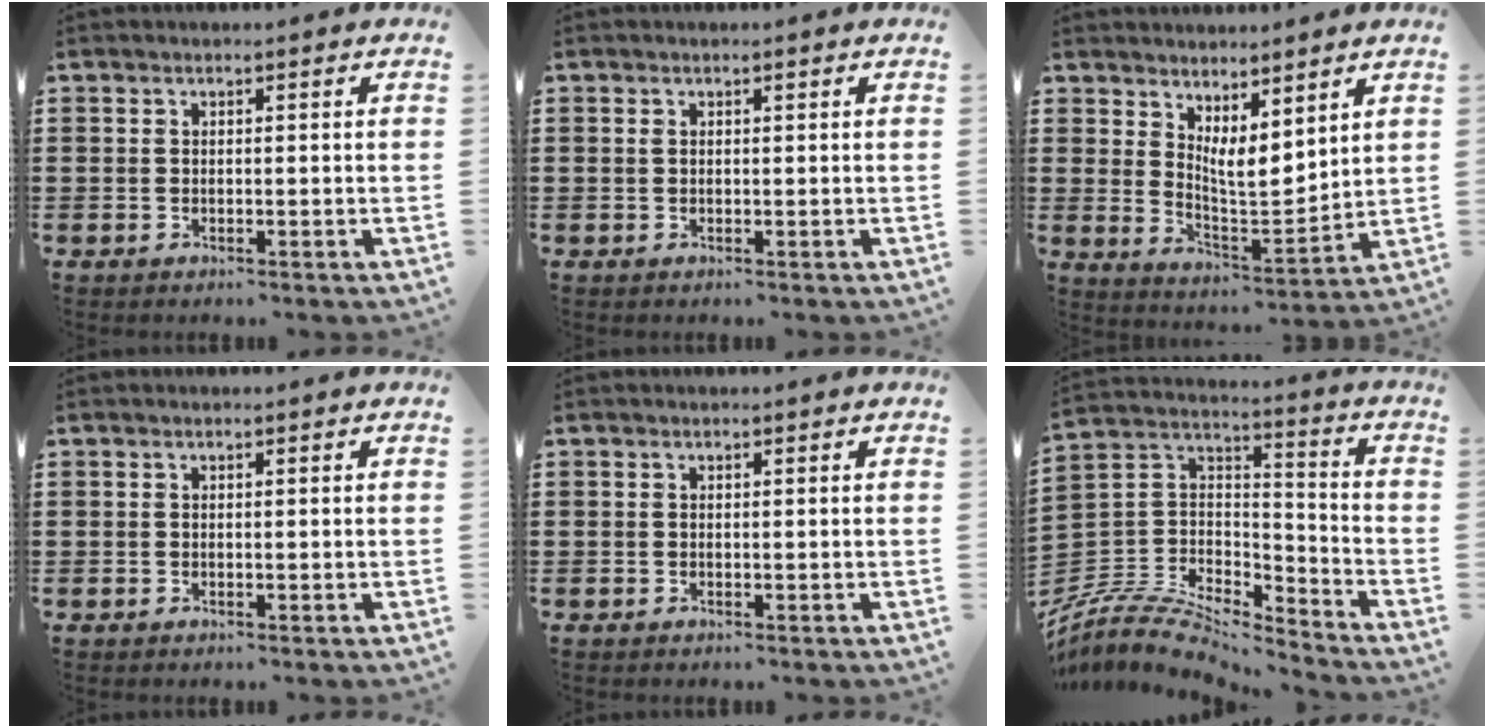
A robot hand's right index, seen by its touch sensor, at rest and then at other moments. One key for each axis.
{"total": 0.7, "fx": 0.3, "fy": 0.3, "fz": 0.6, "tx": -0.013, "ty": 0.001, "tz": 0.004}
{"total": 5.1, "fx": 4.0, "fy": 1.7, "fz": 2.7, "tx": -0.061, "ty": -0.029, "tz": 0.069}
{"total": 0.0}
{"total": 0.0}
{"total": 7.8, "fx": -7.1, "fy": 2.3, "fz": 2.4, "tx": -0.064, "ty": 0.003, "tz": -0.146}